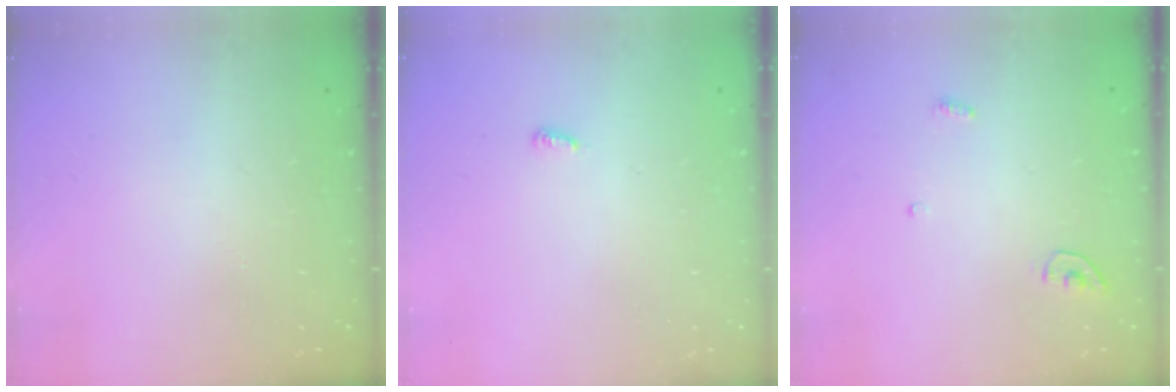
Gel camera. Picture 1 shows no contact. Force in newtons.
{"total": 2.9, "press": 2.9, "slide": 0.3}
{"total": 3.4, "press": 3.4, "slide": 0.3}